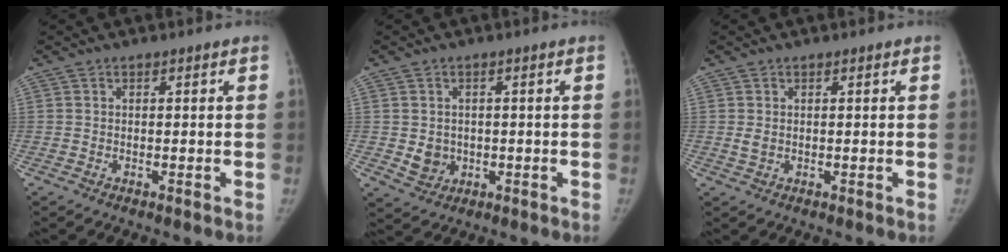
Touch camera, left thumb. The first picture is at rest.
{"total": 4.0, "force": [-0.4, 3.6, 1.7], "torque": [-0.009, 0.001, 0.007]}
{"total": 1.3, "force": [0.2, 1.0, 0.9], "torque": [-0.012, -0.002, 0.008]}